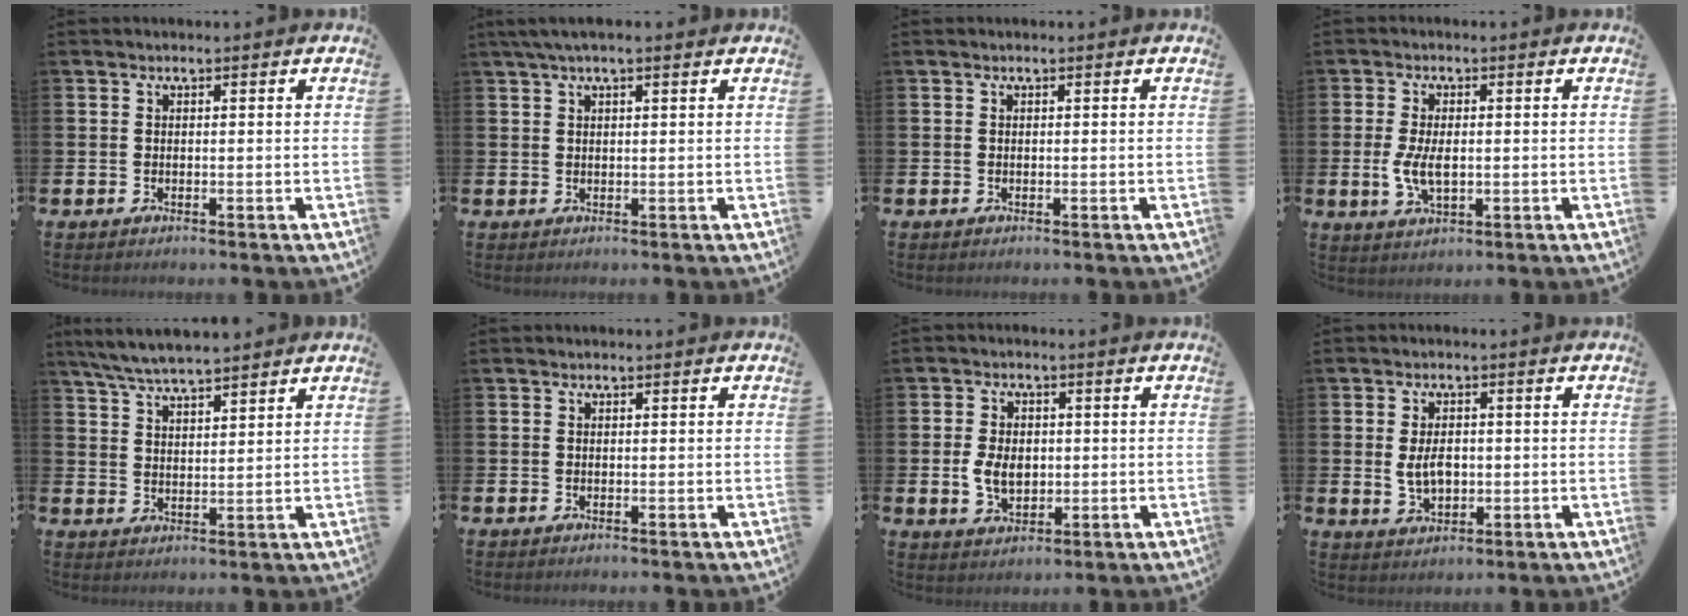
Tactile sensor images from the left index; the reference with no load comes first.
{"total": 2.5, "force": [1.8, 0.4, 1.7], "torque": [-0.032, 0.004, 0.032]}
{"total": 0.0}
{"total": 4.5, "force": [-0.1, 2.3, 3.9], "torque": [-0.075, 0.002, -0.005]}
{"total": 5.9, "force": [5.6, 0.6, 1.6], "torque": [-0.052, -0.018, 0.103]}
{"total": 0.0}
{"total": 4.9, "force": [0.0, 3.4, 3.5], "torque": [-0.057, 0.007, -0.004]}
{"total": 4.0, "force": [0.2, 2.5, 3.1], "torque": [-0.048, 0.003, -0.001]}